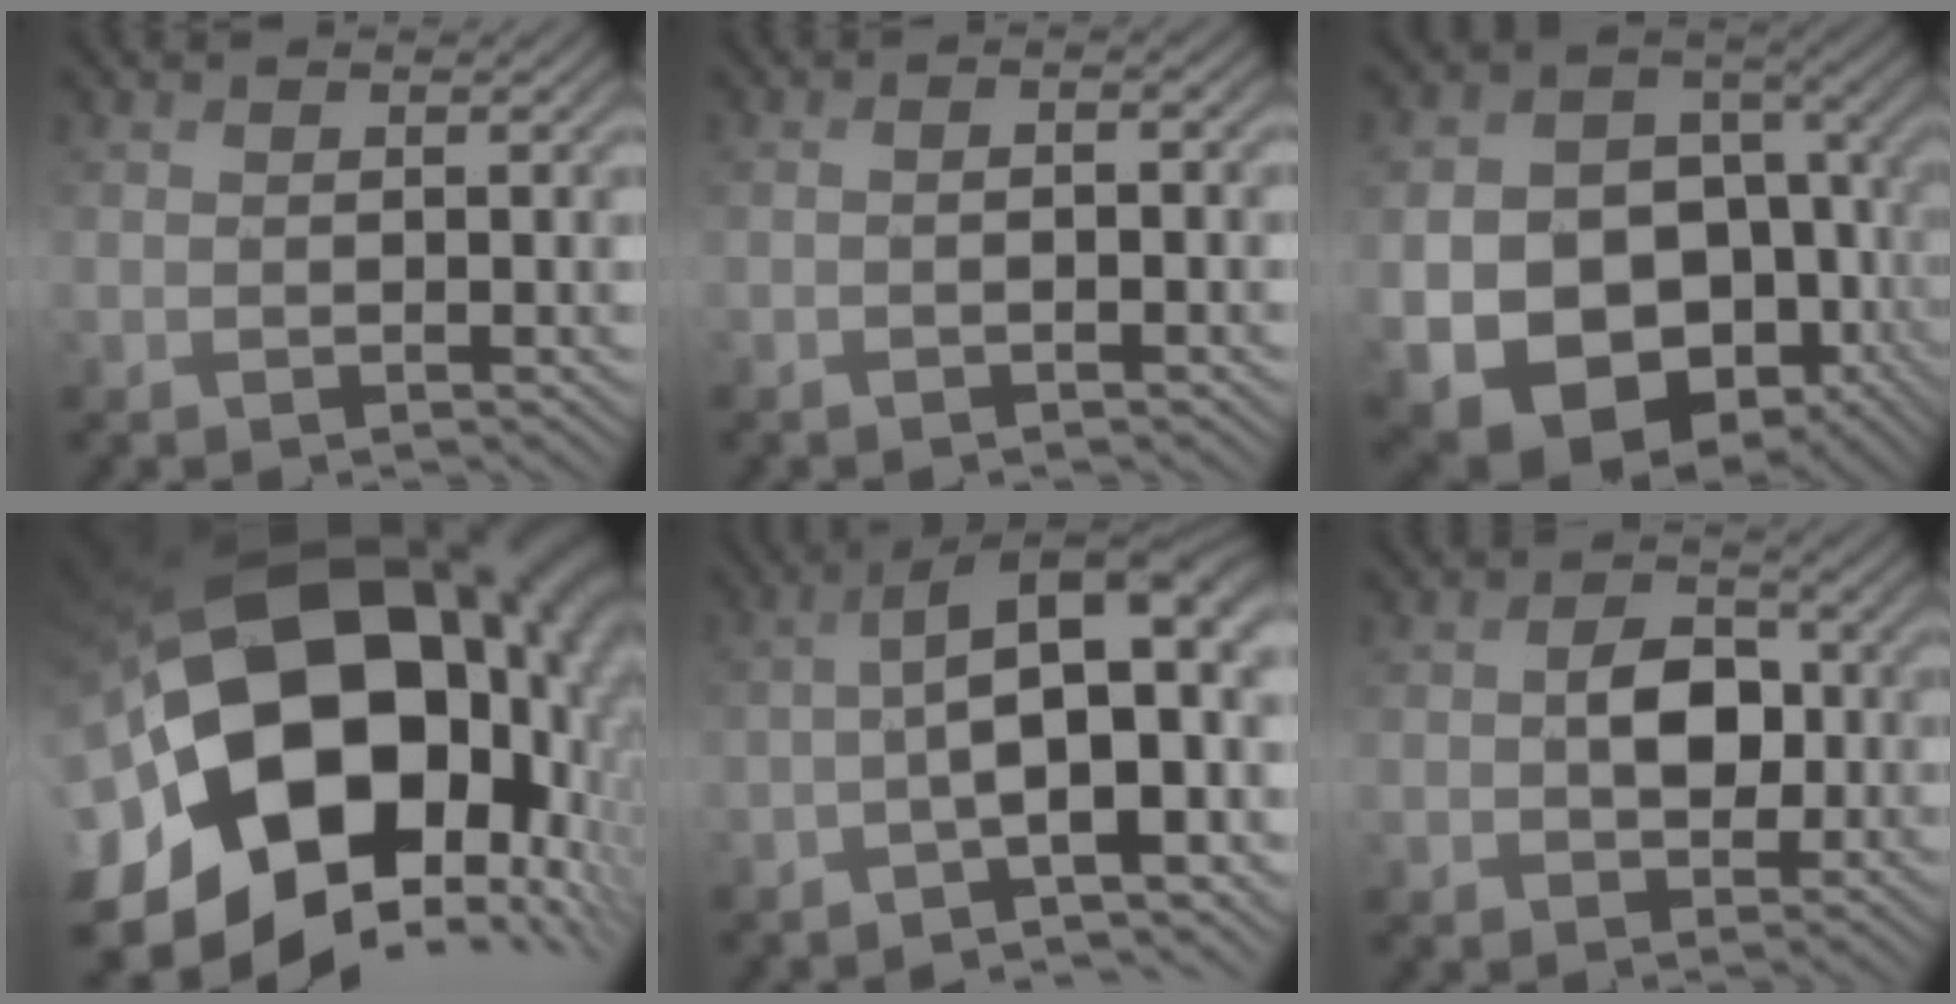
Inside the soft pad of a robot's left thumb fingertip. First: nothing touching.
{"total": 2.0, "force": [-0.6, 0.5, 1.8], "torque": [-0.032, 0.004, -0.016]}
{"total": 19.8, "force": [-6.1, 15.8, 10.4], "torque": [-0.215, -0.062, -0.072]}
{"total": 25.1, "force": [-2.6, 18.0, 17.2], "torque": [-0.317, -0.064, -0.064]}
{"total": 11.9, "force": [-2.2, 5.4, 10.4], "torque": [-0.156, 0.012, -0.038]}
{"total": 4.4, "force": [-0.3, 3.3, 2.9], "torque": [-0.050, -0.001, -0.010]}